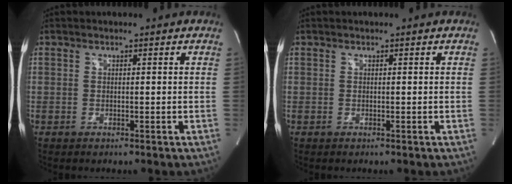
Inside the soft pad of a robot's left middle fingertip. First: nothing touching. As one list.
[{"total": 0.0}]